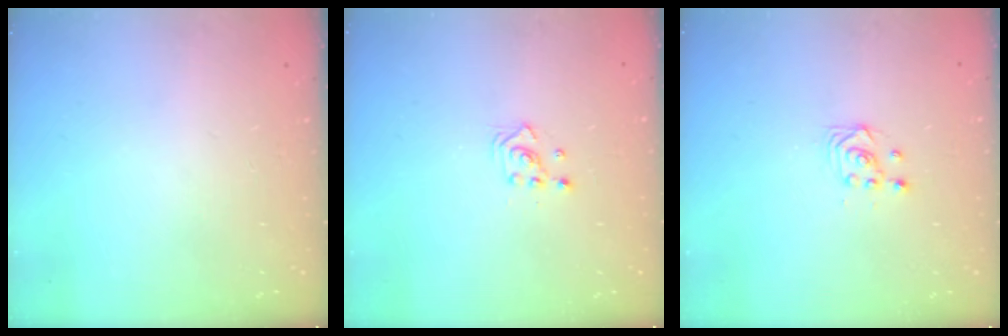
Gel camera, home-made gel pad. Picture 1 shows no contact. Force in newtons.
{"total": 2.4, "press": 2.4, "slide": 0.3}
{"total": 3.4, "press": 3.4, "slide": 0.5}